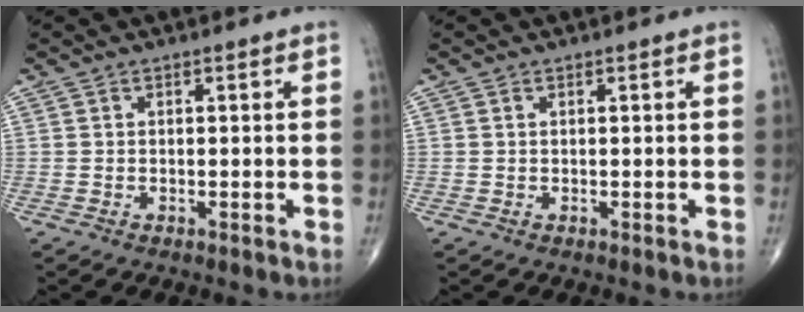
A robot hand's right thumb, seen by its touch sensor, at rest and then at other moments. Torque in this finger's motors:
{"motor_torque": [-0.01, 0.22, -0.04, 0.06, 0.05]}